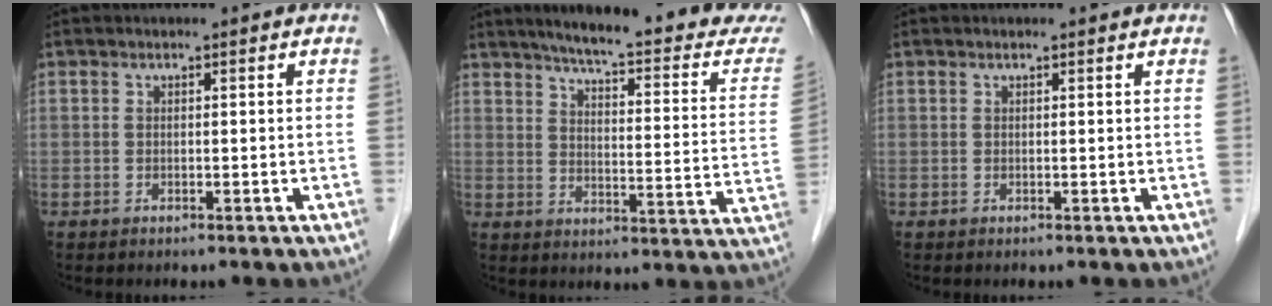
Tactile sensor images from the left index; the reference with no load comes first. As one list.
[{"total": 22.7, "force": [20.0, 1.4, 10.6], "torque": [-0.139, -0.060, 0.239]}, {"total": 0.7, "force": [0.7, 0.1, 0.1], "torque": [-0.007, -0.001, 0.004]}]